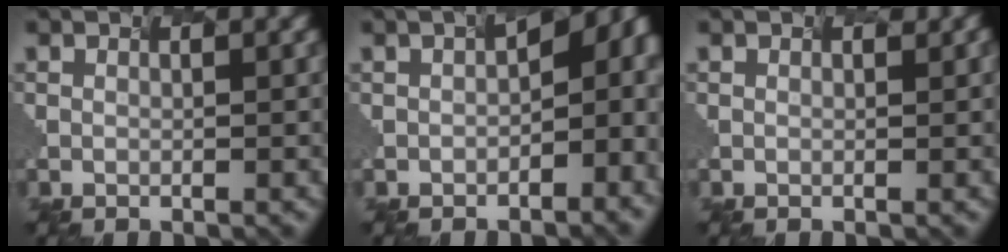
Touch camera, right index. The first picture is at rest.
{"total": 7.4, "force": [0.0, 3.0, 6.8], "torque": [-0.070, 0.015, 0.035]}
{"total": 1.4, "force": [1.0, 0.7, 0.7], "torque": [0.002, 0.018, 0.016]}